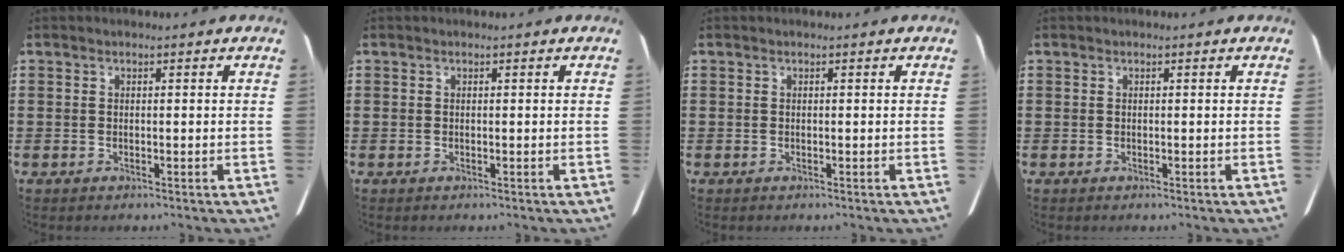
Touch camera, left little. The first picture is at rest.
{"total": 0.0}
{"total": 0.0}
{"total": 0.0}